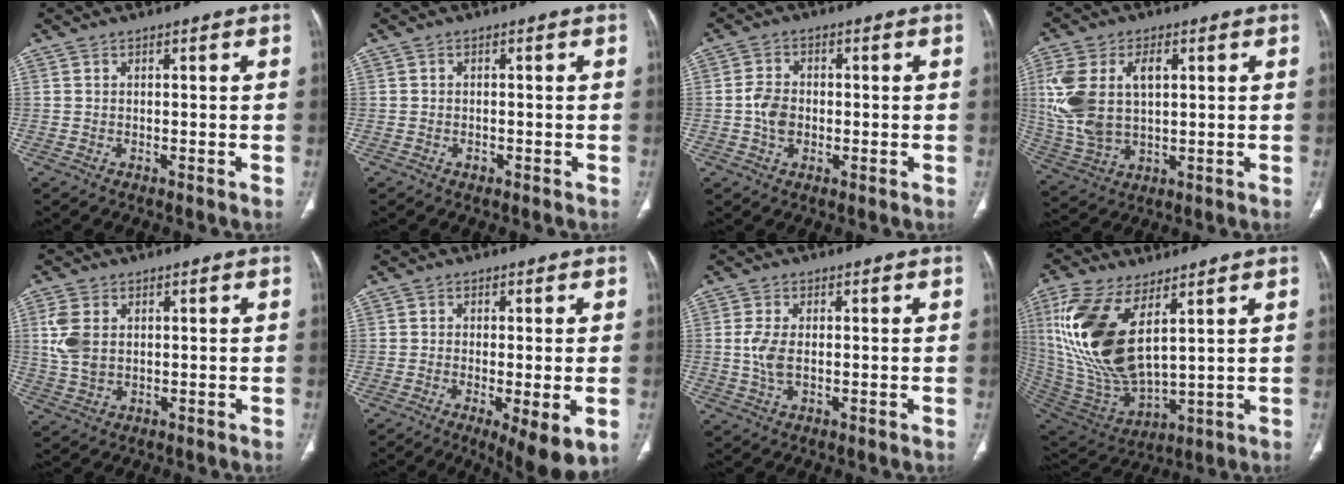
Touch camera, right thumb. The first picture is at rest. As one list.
[{"total": 1.0, "force": [-0.5, 0.7, 0.4], "torque": [-0.004, 0.003, -0.007]}, {"total": 4.8, "force": [-0.5, 3.5, 3.2], "torque": [-0.056, 0.009, -0.013]}, {"total": 15.4, "force": [2.9, 9.2, 12.0], "torque": [-0.260, 0.004, 0.064]}, {"total": 6.2, "force": [1.3, 4.1, 4.5], "torque": [-0.104, 0.000, 0.031]}, {"total": 8.8, "force": [-3.0, 2.3, 8.0], "torque": [-0.123, -0.018, -0.044]}, {"total": 4.3, "force": [0.1, 2.0, 3.7], "torque": [-0.092, 0.000, 0.004]}, {"total": 20.7, "force": [7.1, 9.4, 17.0], "torque": [-0.364, -0.034, 0.150]}]